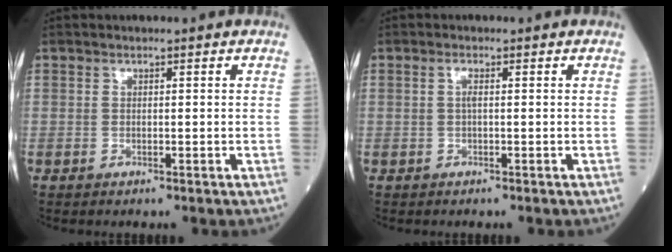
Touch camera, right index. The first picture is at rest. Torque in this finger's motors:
{"motor_torque": [0.34, 0.12, 0.18, 0.04]}